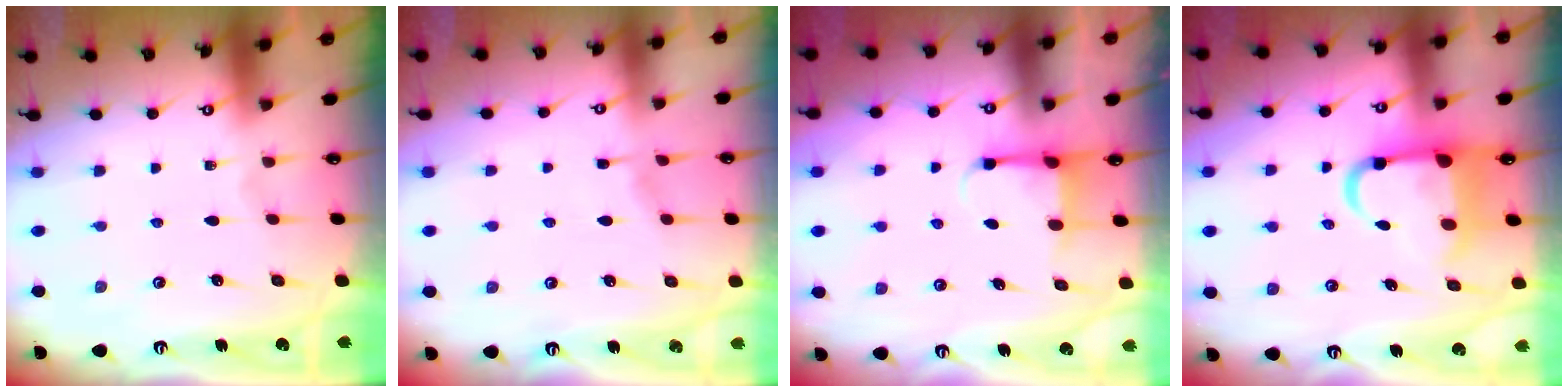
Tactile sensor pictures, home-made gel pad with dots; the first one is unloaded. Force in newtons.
{"total": 1.7, "press": 1.7, "slide": 0.3}
{"total": 3.0, "press": 3.0, "slide": 0.8}
{"total": 10.9, "press": 10.6, "slide": 2.4}